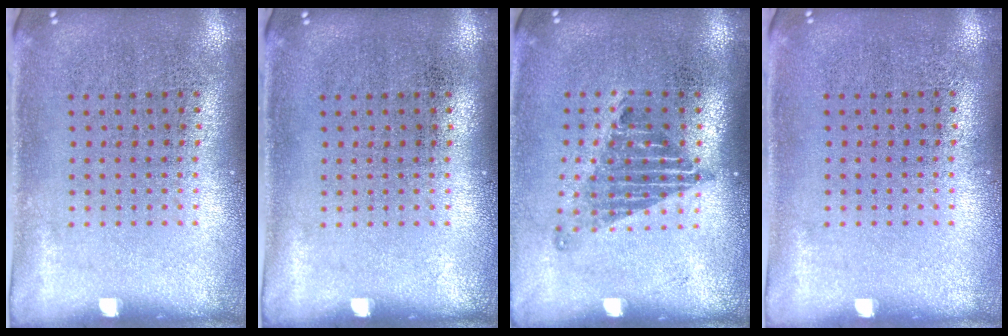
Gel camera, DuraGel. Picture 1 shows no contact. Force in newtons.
{"total": 0.0}
{"total": 1.3, "press": 1.0, "slide": 0.8}
{"total": 0.0}